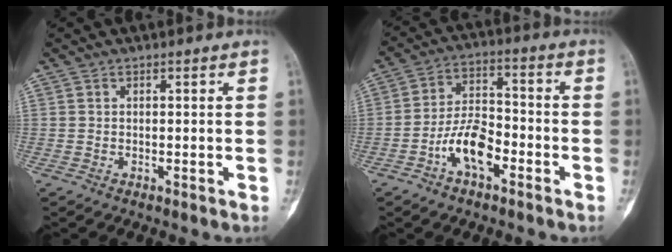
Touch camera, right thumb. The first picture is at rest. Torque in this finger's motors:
{"motor_torque": [1.55, 1.20, 1.01, -0.80, 0.06]}